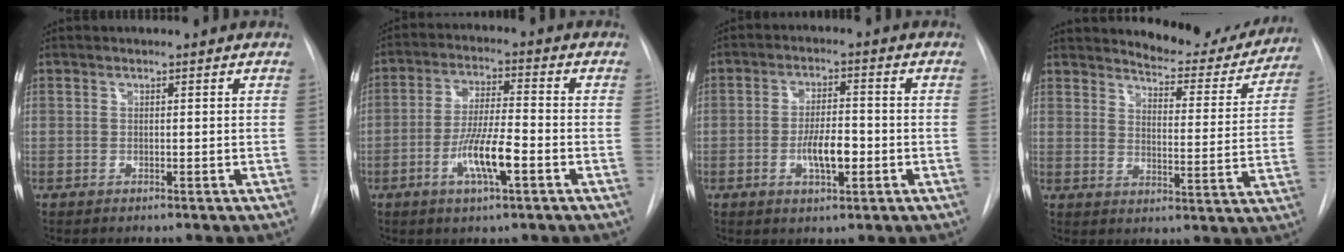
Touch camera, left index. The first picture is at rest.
{"total": 8.5, "force": [-3.3, 1.3, 7.8], "torque": [-0.151, -0.004, -0.060]}
{"total": 6.0, "force": [-1.7, 2.0, 5.4], "torque": [-0.099, 0.003, -0.028]}
{"total": 14.2, "force": [13.5, 3.2, 3.0], "torque": [-0.020, -0.037, 0.161]}